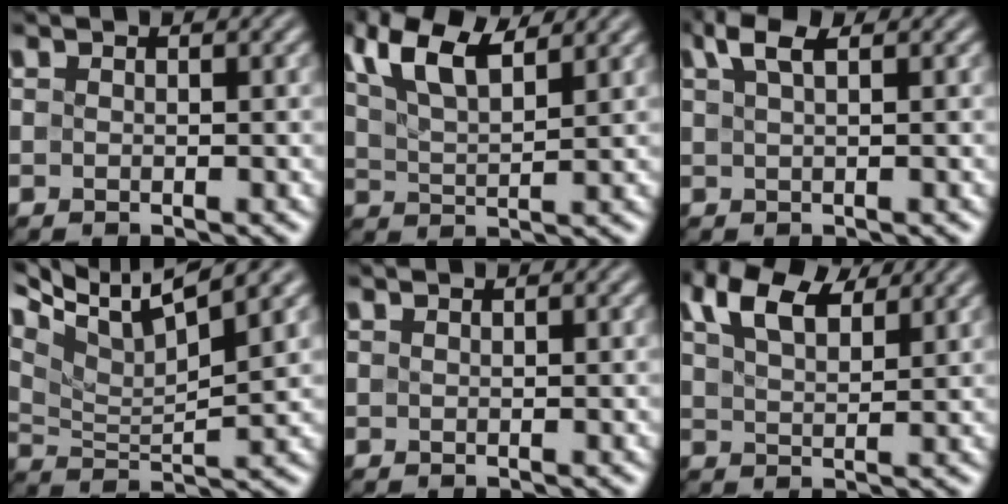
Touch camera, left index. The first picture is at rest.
{"total": 6.6, "force": [4.3, 2.3, 4.5], "torque": [-0.095, 0.015, 0.077]}
{"total": 2.7, "force": [1.5, 0.8, 2.1], "torque": [-0.032, 0.009, 0.026]}
{"total": 8.0, "force": [4.9, 1.7, 6.1], "torque": [-0.116, 0.013, 0.091]}
{"total": 0.0}
{"total": 6.0, "force": [4.0, 2.6, 3.7], "torque": [-0.071, 0.017, 0.074]}